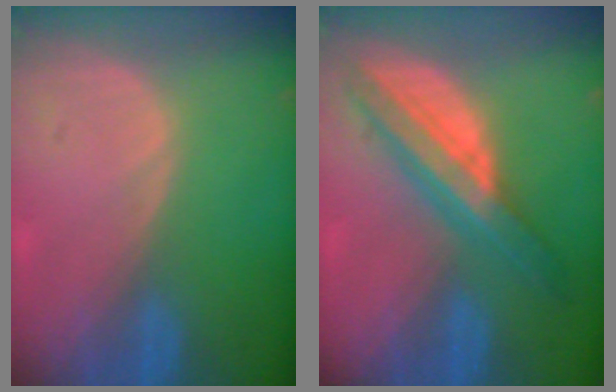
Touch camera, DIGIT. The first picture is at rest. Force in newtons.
{"total": 8.1, "press": 8.1, "slide": 0.4}